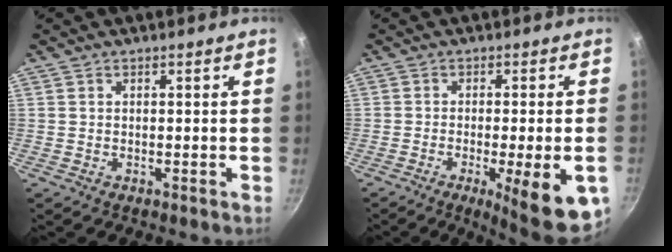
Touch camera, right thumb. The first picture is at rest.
{"total": 13.2, "force": [-4.7, 2.8, 11.9], "torque": [-0.149, 0.003, -0.060]}